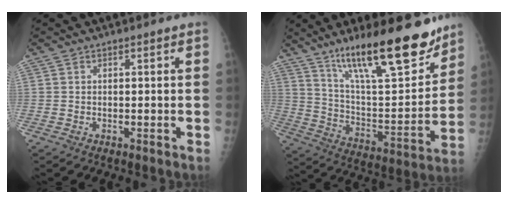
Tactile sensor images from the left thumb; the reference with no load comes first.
{"total": 24.0, "force": [16.7, 6.0, 16.2], "torque": [-0.230, -0.081, 0.282]}